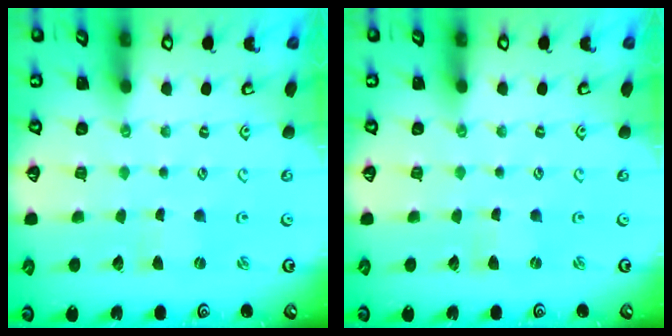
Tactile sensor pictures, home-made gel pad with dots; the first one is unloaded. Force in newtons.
{"total": 0.0}